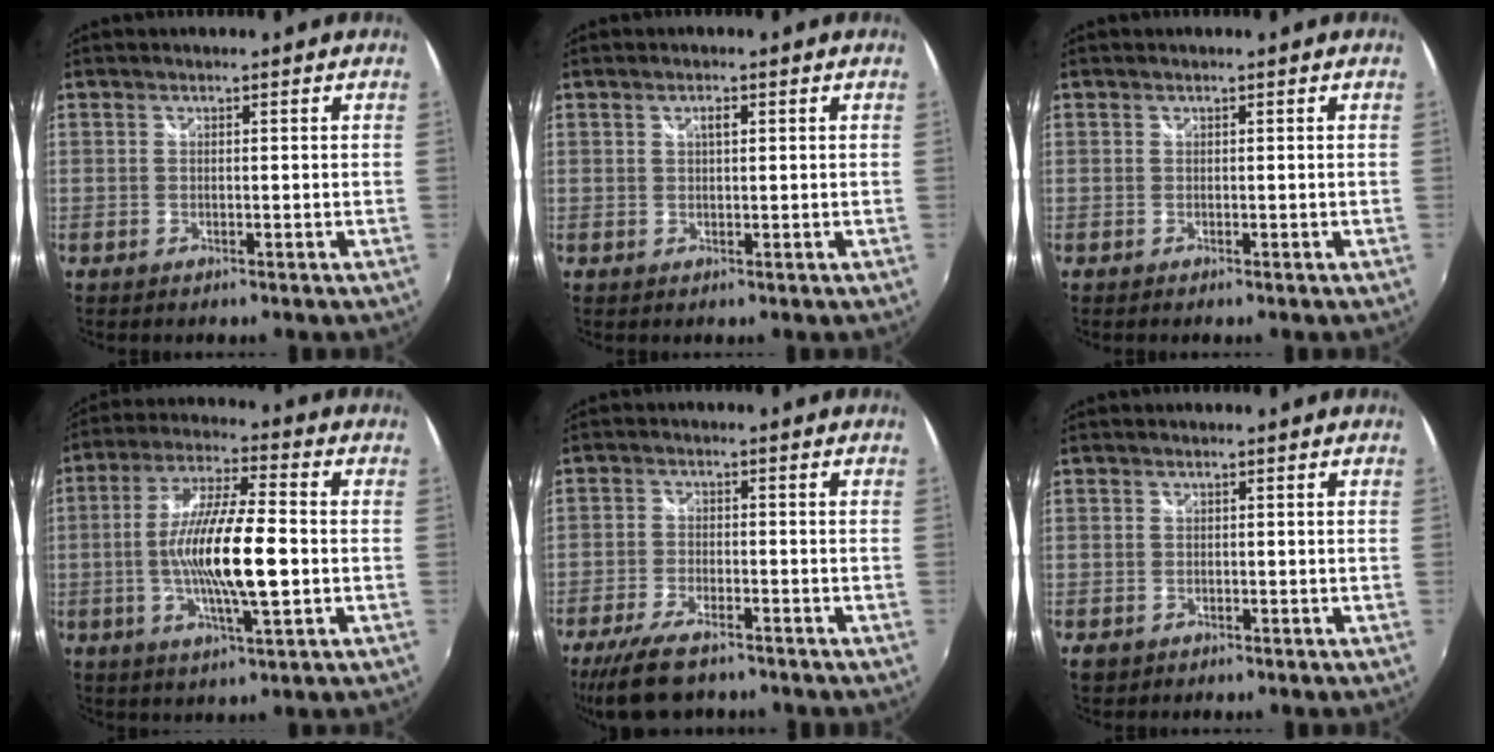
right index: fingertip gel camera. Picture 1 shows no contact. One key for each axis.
{"total": 1.4, "fx": 0.6, "fy": 0.6, "fz": 1.2, "tx": -0.020, "ty": 0.003, "tz": 0.008}
{"total": 0.0}
{"total": 14.6, "fx": -2.0, "fy": 2.6, "fz": 14.3, "tx": -0.270, "ty": -0.004, "tz": -0.038}
{"total": 9.7, "fx": -7.5, "fy": 3.1, "fz": 5.3, "tx": -0.135, "ty": -0.022, "tz": -0.134}
{"total": 1.7, "fx": -0.5, "fy": 1.5, "fz": 0.5, "tx": -0.012, "ty": -0.002, "tz": -0.006}